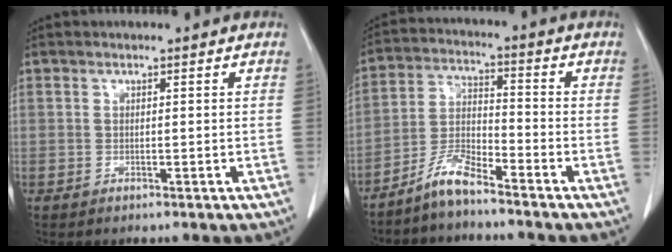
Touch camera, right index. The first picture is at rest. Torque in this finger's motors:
{"motor_torque": [0.28, -0.19, 0.02, 0.05]}